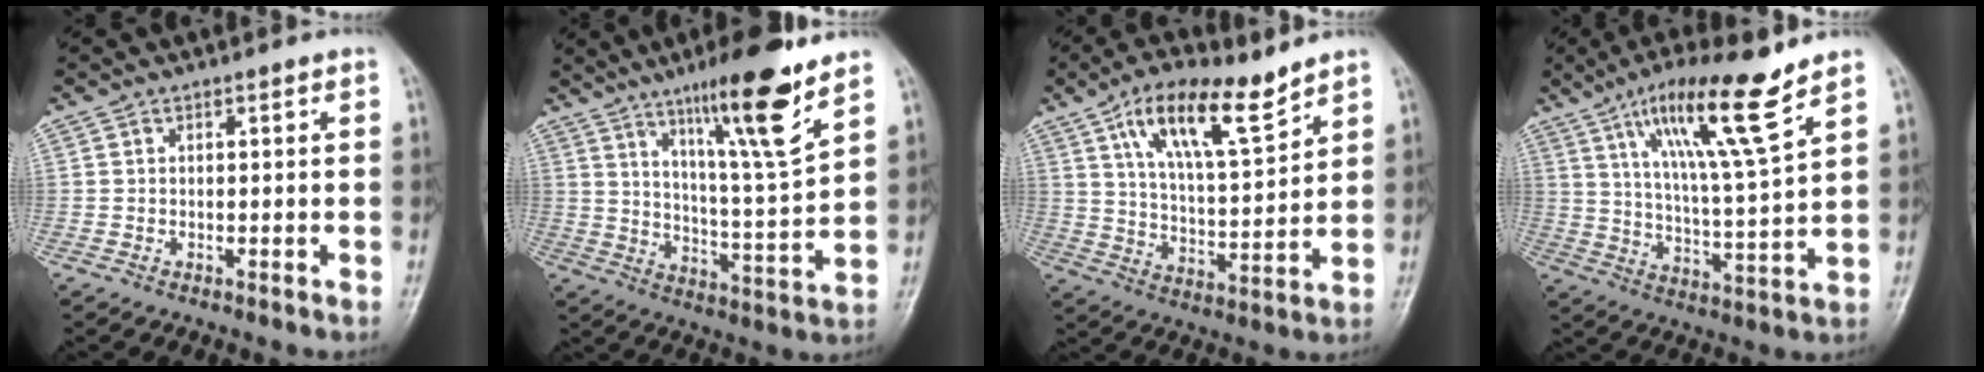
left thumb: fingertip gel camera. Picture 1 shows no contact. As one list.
[{"total": 15.8, "force": [10.0, 1.6, 12.2], "torque": [-0.187, -0.062, 0.165]}, {"total": 14.5, "force": [8.9, 4.9, 10.3], "torque": [-0.158, -0.042, 0.161]}, {"total": 15.3, "force": [9.5, 1.4, 11.9], "torque": [-0.208, -0.046, 0.170]}]